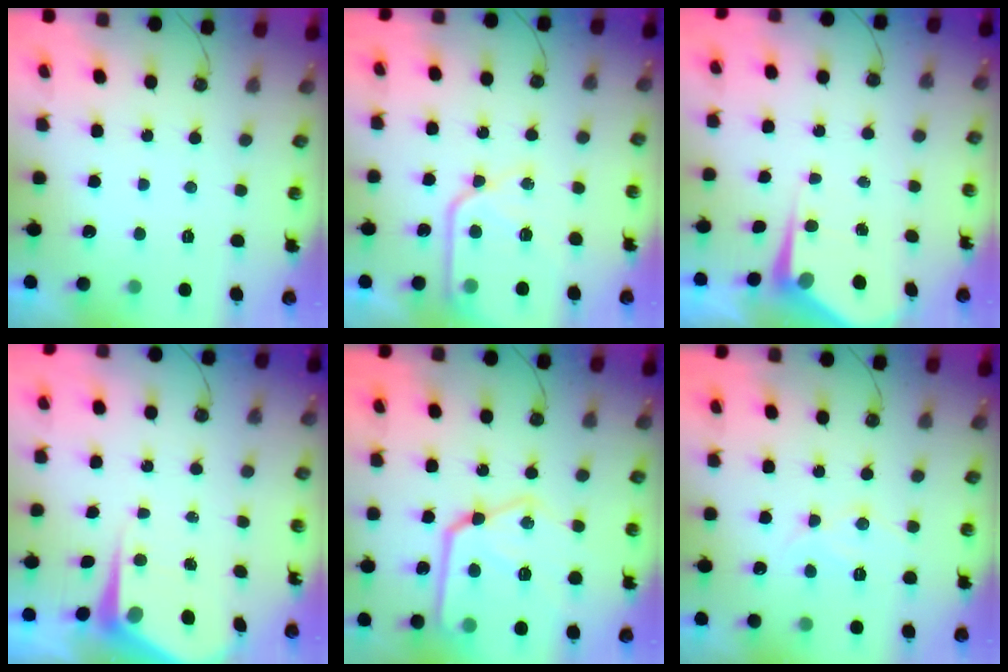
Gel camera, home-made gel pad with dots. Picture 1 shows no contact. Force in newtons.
{"total": 13.9, "press": 13.8, "slide": 1.4}
{"total": 5.9, "press": 5.9, "slide": 0.4}
{"total": 6.8, "press": 6.7, "slide": 0.6}
{"total": 23.2, "press": 23.1, "slide": 2.1}
{"total": 11.1, "press": 11.0, "slide": 0.9}